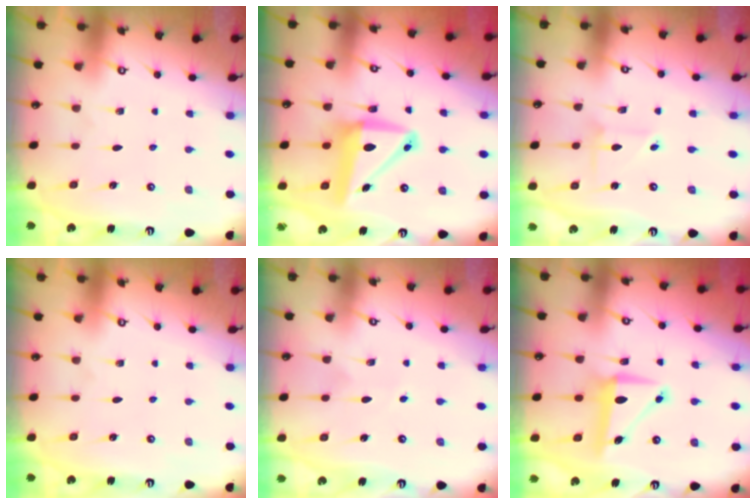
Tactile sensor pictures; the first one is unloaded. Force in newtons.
{"total": 10.3, "press": 10.1, "slide": 2.3}
{"total": 2.3, "press": 2.3, "slide": 0.3}
{"total": 0.0}
{"total": 4.3, "press": 4.2, "slide": 0.7}
{"total": 8.2, "press": 8.1, "slide": 1.1}